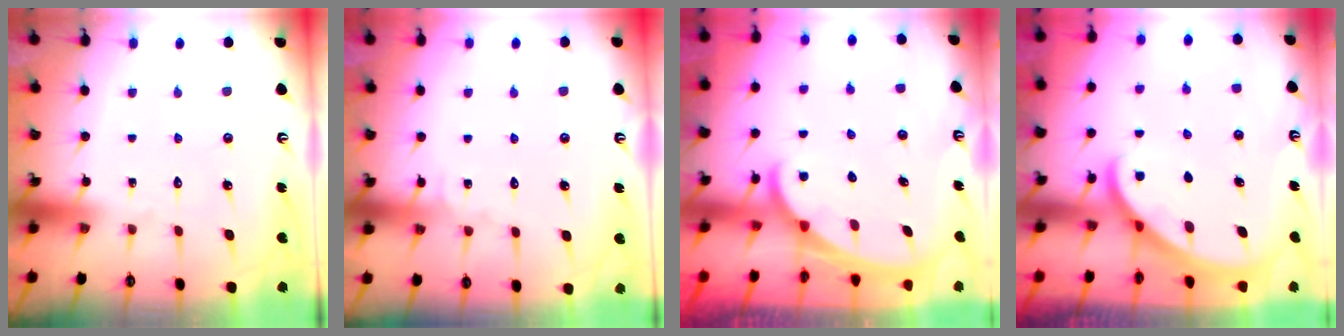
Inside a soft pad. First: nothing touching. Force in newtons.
{"total": 3.6, "press": 3.5, "slide": 0.4}
{"total": 1.7, "press": 1.7, "slide": 0.1}
{"total": 2.7, "press": 2.7, "slide": 0.2}